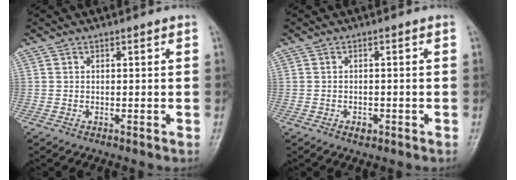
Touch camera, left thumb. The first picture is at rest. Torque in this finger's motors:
{"motor_torque": [-0.06, 0.06, 0.04, 0.04, 0.01]}